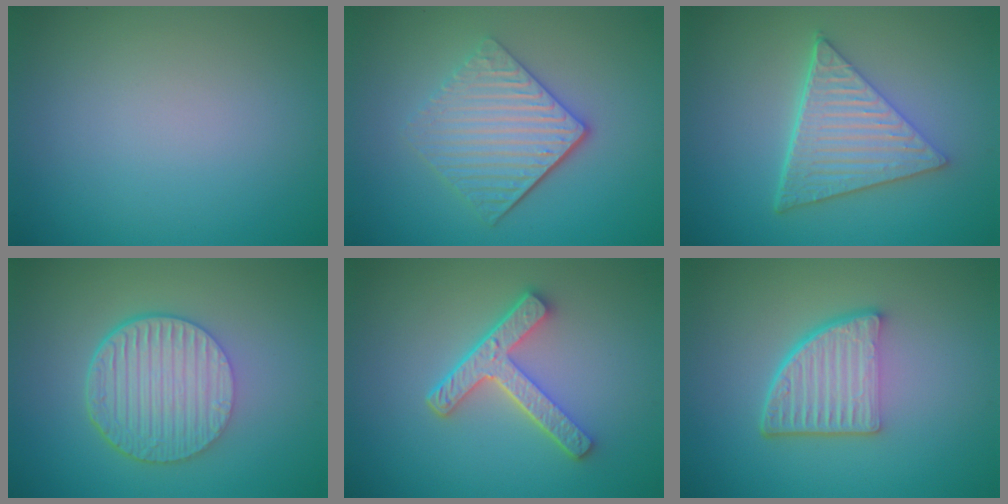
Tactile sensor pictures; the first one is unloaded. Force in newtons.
{"total": 4.8, "press": 3.6, "slide": 3.2}
{"total": 6.3, "press": 4.7, "slide": 4.2}
{"total": 6.7, "press": 4.6, "slide": 4.9}
{"total": 4.5, "press": 3.5, "slide": 2.8}
{"total": 5.5, "press": 3.8, "slide": 3.9}